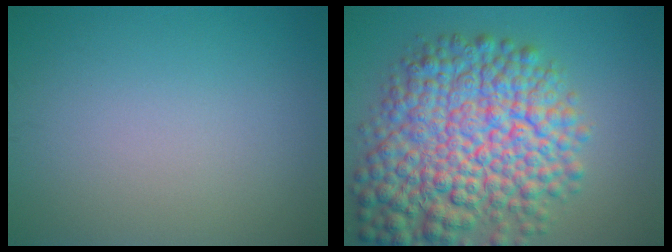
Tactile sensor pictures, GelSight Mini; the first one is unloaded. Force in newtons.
{"total": 12.3, "press": 12.3, "slide": 0.5}